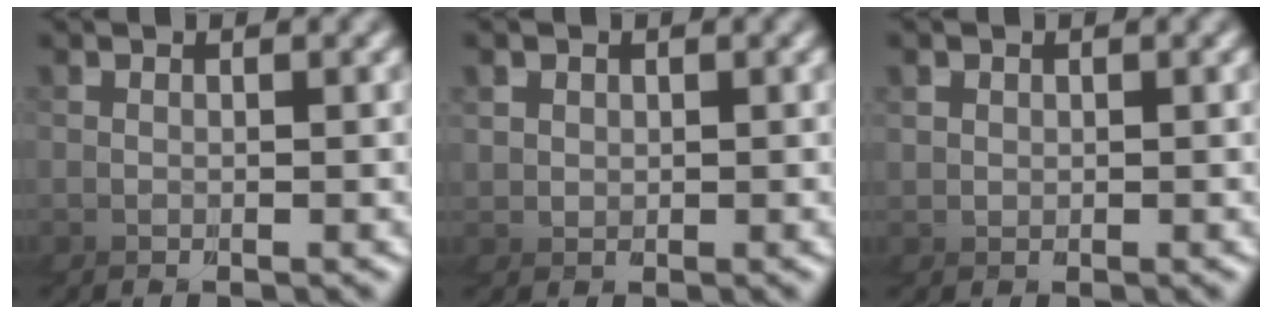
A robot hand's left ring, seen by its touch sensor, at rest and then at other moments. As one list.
[{"total": 2.9, "force": [1.0, 2.5, -0.9], "torque": [-0.001, -0.011, 0.017]}, {"total": 2.3, "force": [0.8, 2.2, -0.5], "torque": [-0.002, -0.009, 0.014]}]